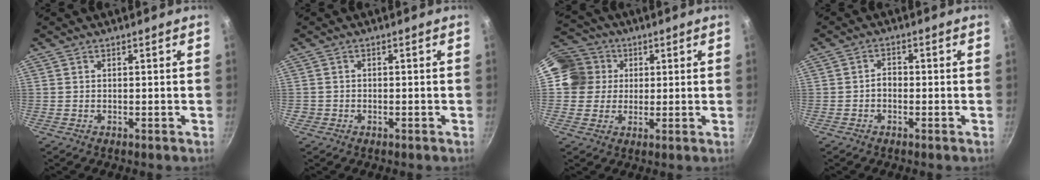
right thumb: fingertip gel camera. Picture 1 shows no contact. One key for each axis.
{"total": 1.0, "fx": -0.5, "fy": 0.8, "fz": 0.3, "tx": -0.006, "ty": 0.004, "tz": -0.007}
{"total": 10.2, "fx": 2.1, "fy": 9.5, "fz": 3.0, "tx": -0.028, "ty": 0.015, "tz": 0.025}
{"total": 2.1, "fx": -0.7, "fy": 1.5, "fz": 1.3, "tx": -0.014, "ty": 0.015, "tz": -0.015}